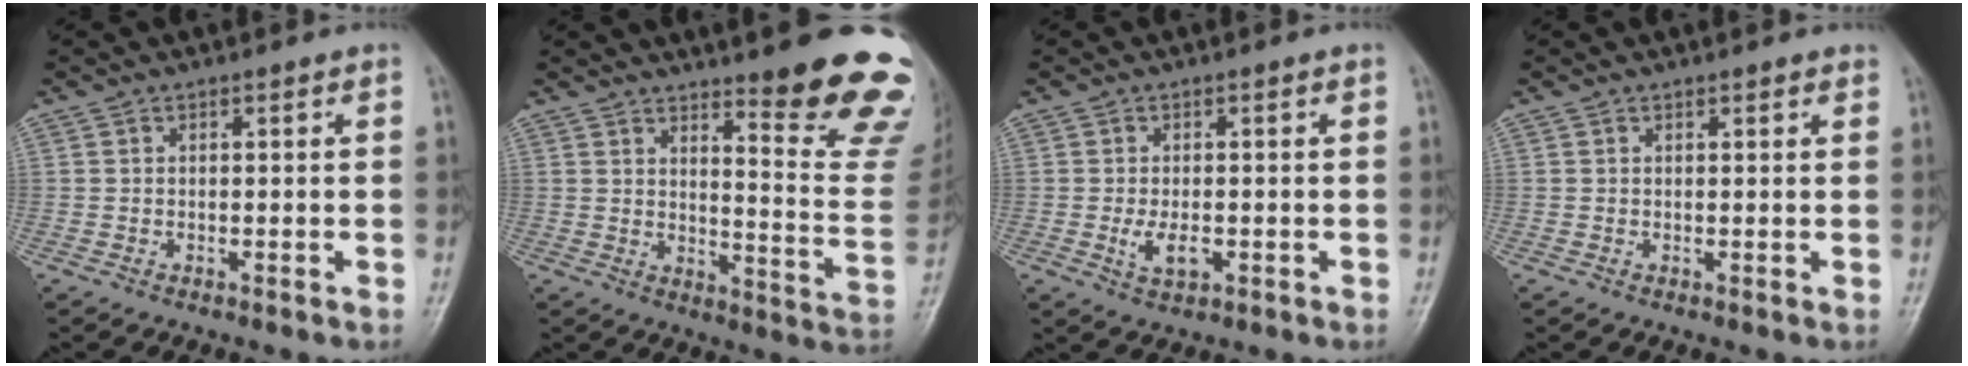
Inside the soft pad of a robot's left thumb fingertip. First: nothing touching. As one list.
[{"total": 17.2, "force": [12.4, 2.3, 11.6], "torque": [-0.111, -0.107, 0.161]}, {"total": 3.8, "force": [-0.8, 2.0, 3.1], "torque": [-0.055, -0.004, -0.010]}, {"total": 1.2, "force": [0.9, 0.4, 0.6], "torque": [-0.005, -0.001, 0.009]}]